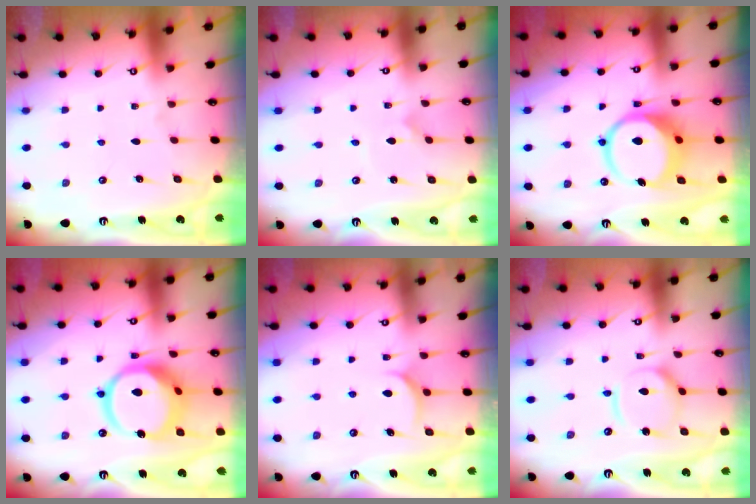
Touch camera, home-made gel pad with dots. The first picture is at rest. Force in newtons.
{"total": 0.9, "press": 0.9, "slide": 0.1}
{"total": 11.2, "press": 11.1, "slide": 1.5}
{"total": 15.7, "press": 15.6, "slide": 1.6}
{"total": 6.2, "press": 6.2, "slide": 0.2}
{"total": 11.0, "press": 10.9, "slide": 1.2}